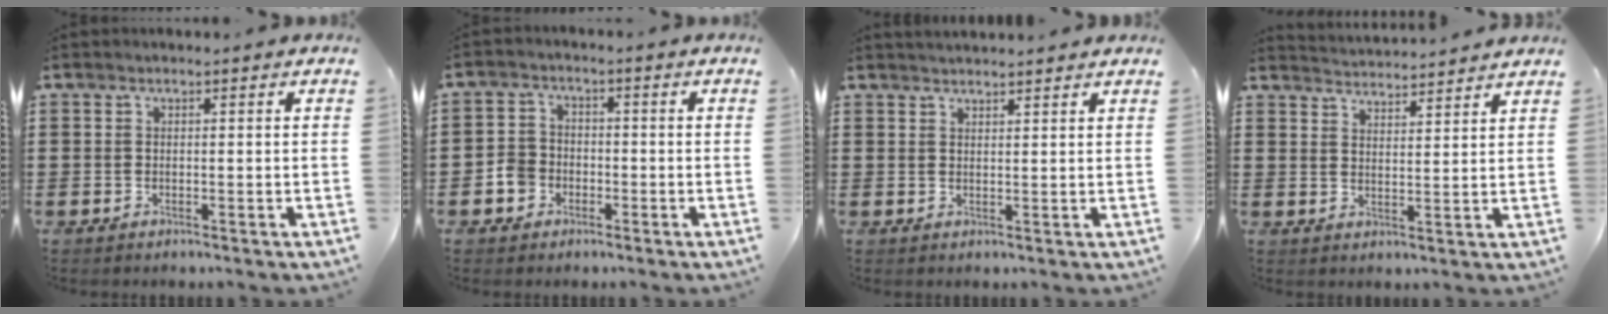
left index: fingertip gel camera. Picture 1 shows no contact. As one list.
[{"total": 3.7, "force": [-1.8, 3.0, 1.2], "torque": [-0.035, 0.007, -0.038]}, {"total": 1.7, "force": [1.7, -0.1, 0.1], "torque": [-0.005, 0.001, 0.033]}, {"total": 3.4, "force": [3.3, -0.6, -0.4], "torque": [-0.003, -0.019, 0.058]}]